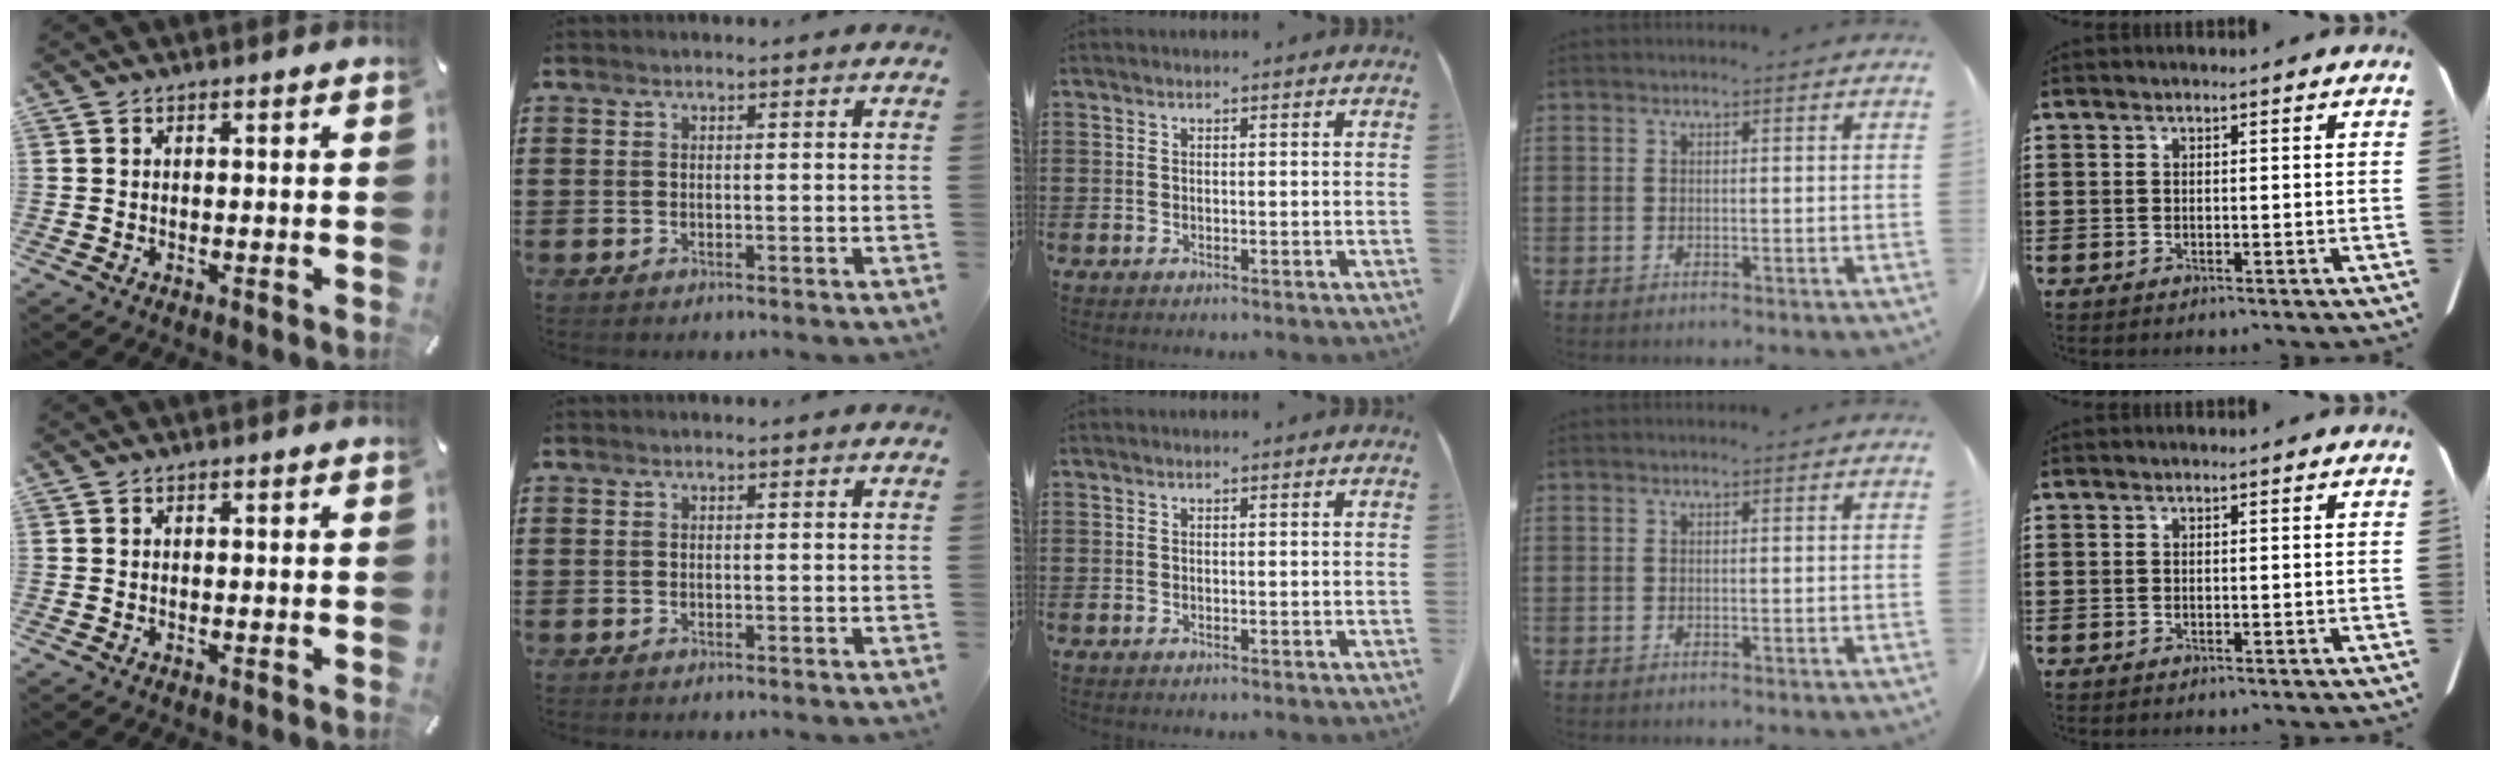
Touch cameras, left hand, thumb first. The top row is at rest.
{}